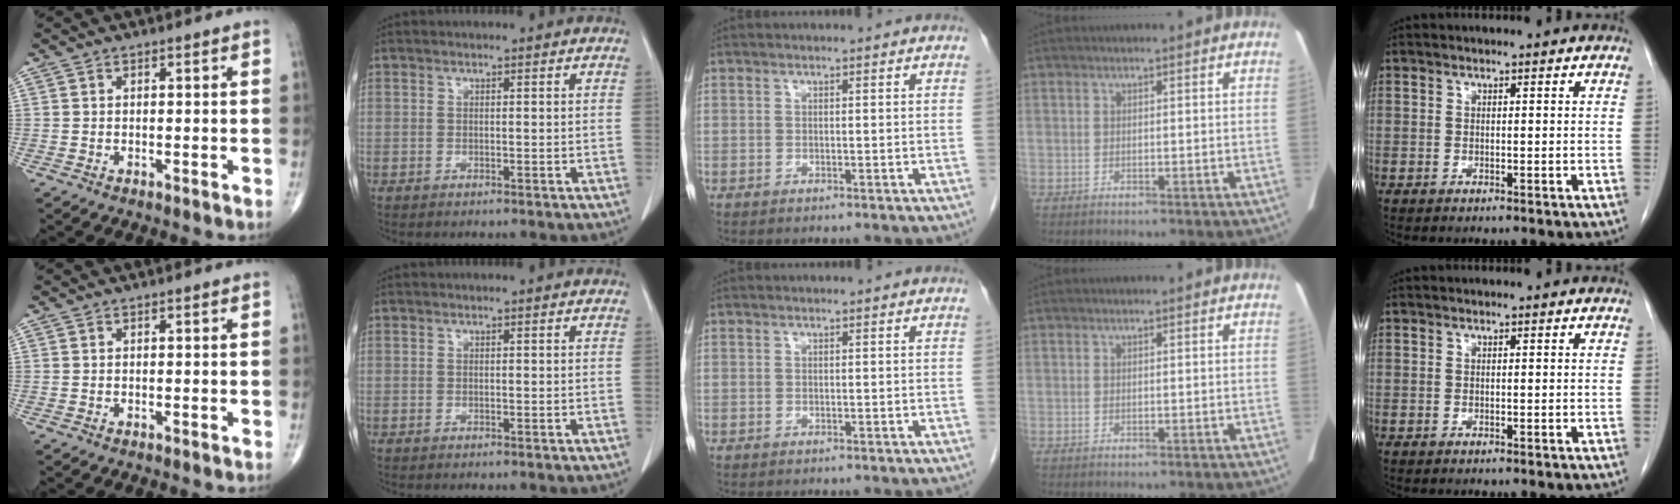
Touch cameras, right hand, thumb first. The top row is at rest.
{}